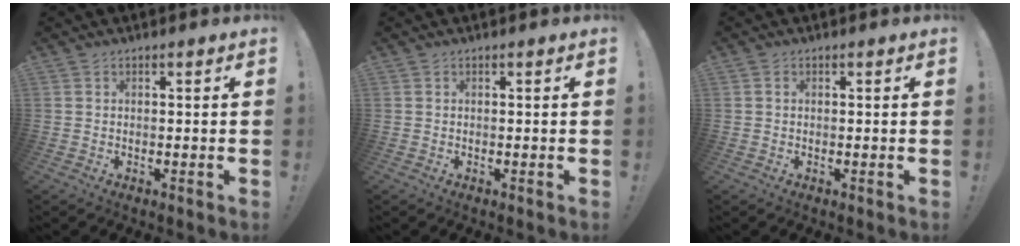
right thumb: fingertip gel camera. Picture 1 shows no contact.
{"total": 0.0}
{"total": 0.0}